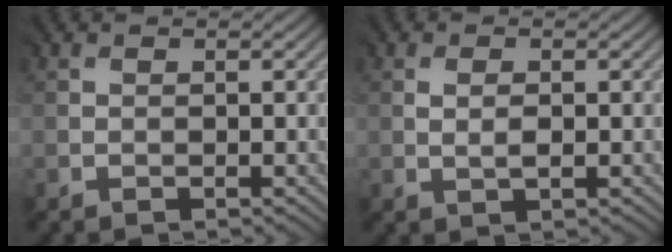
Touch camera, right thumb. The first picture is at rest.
{"total": 1.0, "force": [0.2, 0.4, 0.9], "torque": [-0.018, -0.002, 0.005]}